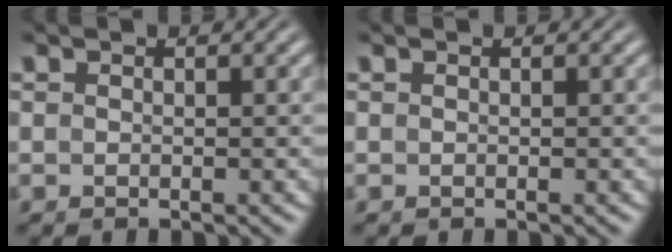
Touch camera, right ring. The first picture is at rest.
{"total": 0.0}